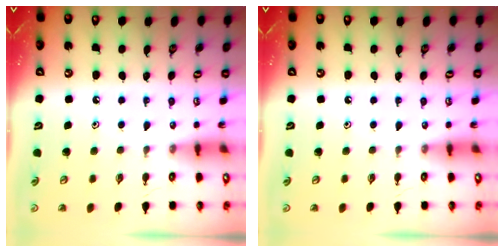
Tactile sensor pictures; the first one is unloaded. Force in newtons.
{"total": 0.0}